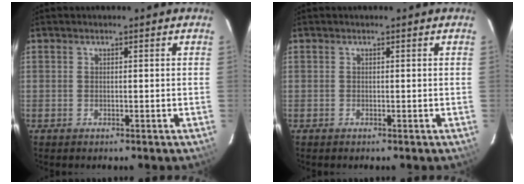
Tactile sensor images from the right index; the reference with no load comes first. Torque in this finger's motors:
{"motor_torque": [0.31, 0.10, 0.03, 0.01]}